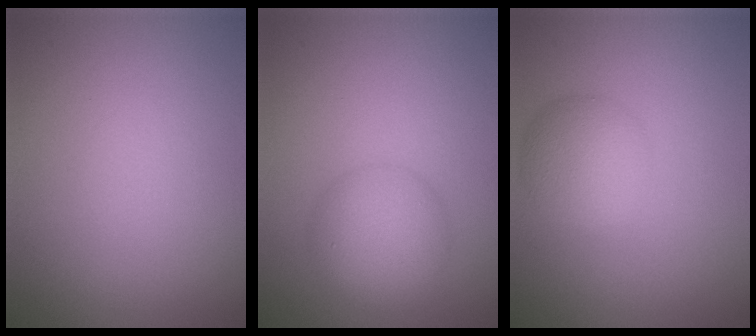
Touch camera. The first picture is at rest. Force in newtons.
{"total": 4.5, "press": 4.5, "slide": 0.1}
{"total": 3.5, "press": 3.5, "slide": 0.0}